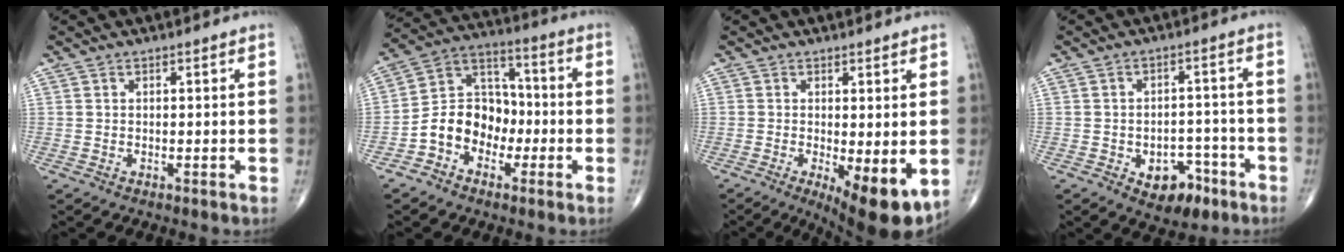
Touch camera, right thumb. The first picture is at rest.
{"total": 11.3, "force": [-3.8, 8.9, 5.9], "torque": [-0.068, 0.056, -0.079]}
{"total": 9.9, "force": [-2.6, 3.1, 9.0], "torque": [-0.127, -0.023, -0.031]}
{"total": 8.4, "force": [-4.2, 5.3, 5.0], "torque": [-0.034, 0.034, -0.052]}